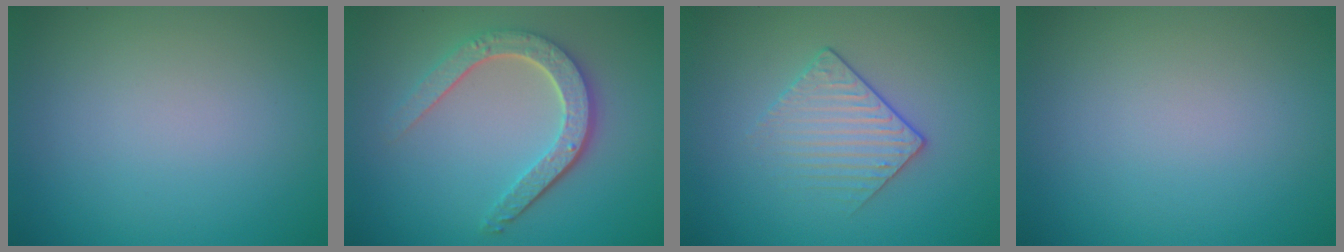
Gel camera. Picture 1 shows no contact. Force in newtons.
{"total": 4.7, "press": 3.6, "slide": 2.9}
{"total": 2.1, "press": 1.8, "slide": 1.1}
{"total": 0.0}